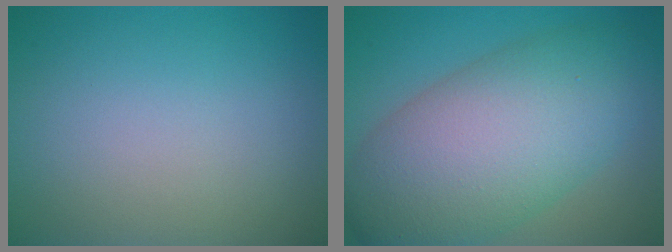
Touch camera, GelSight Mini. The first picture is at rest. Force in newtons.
{"total": 11.5, "press": 11.4, "slide": 0.3}